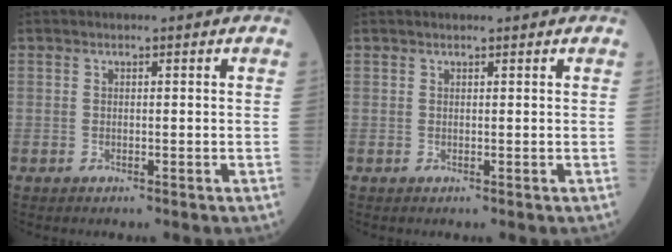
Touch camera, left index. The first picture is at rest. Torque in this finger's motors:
{"motor_torque": [0.14, 0.25, -0.02, 0.00]}